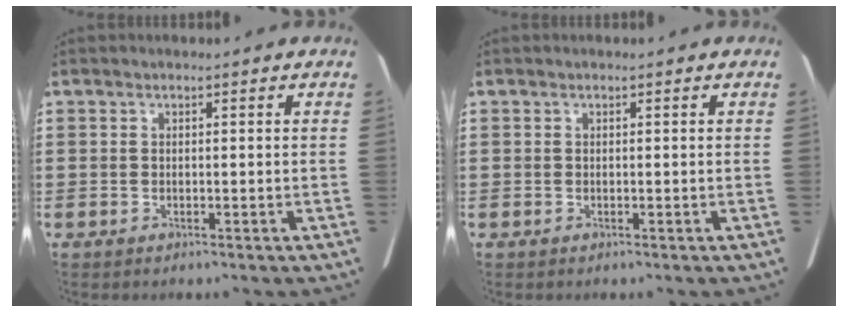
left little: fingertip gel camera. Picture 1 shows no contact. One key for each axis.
{"total": 0.0}